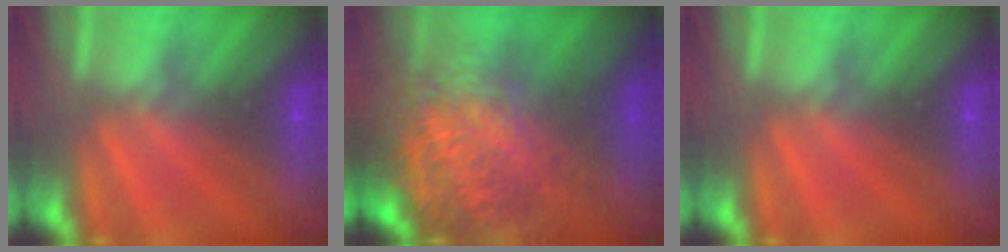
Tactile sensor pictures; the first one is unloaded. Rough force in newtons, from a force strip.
{"total": 9.9}
{"total": 0.0}